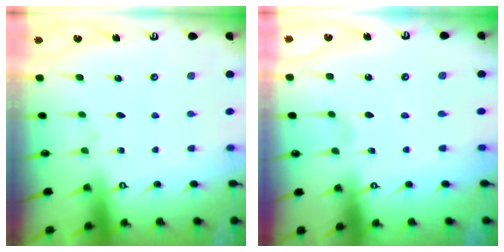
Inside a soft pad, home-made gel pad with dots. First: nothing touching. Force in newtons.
{"total": 1.0, "press": 1.0, "slide": 0.1}